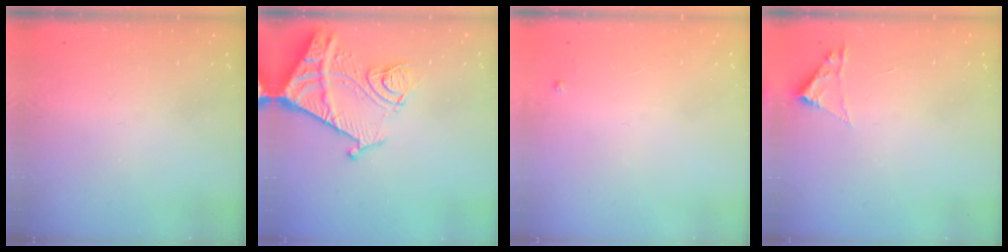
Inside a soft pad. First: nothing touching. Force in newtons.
{"total": 17.2, "press": 17.1, "slide": 2.0}
{"total": 2.4, "press": 2.4, "slide": 0.4}
{"total": 1.8, "press": 1.8, "slide": 0.2}